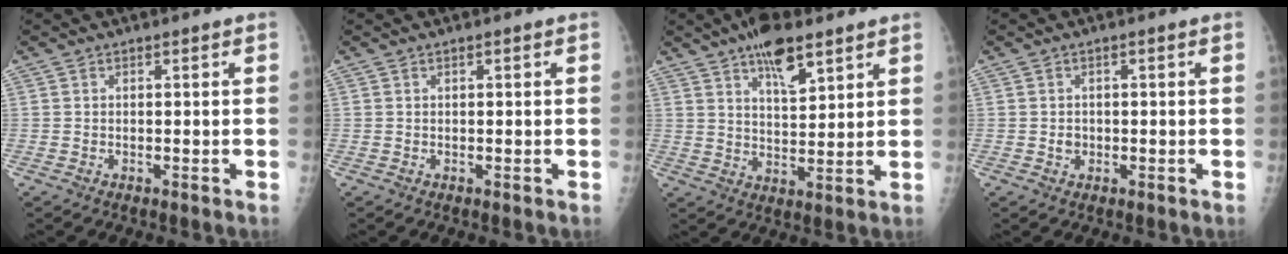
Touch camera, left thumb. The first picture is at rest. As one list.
[{"total": 0.0}, {"total": 9.8, "force": [6.2, 3.6, 6.6], "torque": [-0.090, -0.030, 0.103]}, {"total": 1.5, "force": [-0.3, 1.4, 0.7], "torque": [-0.003, 0.004, -0.003]}]